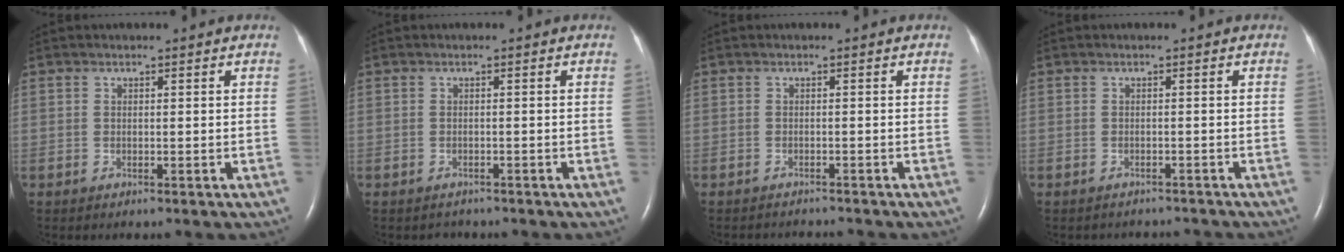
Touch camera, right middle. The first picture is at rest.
{"total": 1.3, "force": [-1.1, 0.7, -0.2], "torque": [-0.003, 0.000, -0.016]}
{"total": 3.5, "force": [-3.5, 0.2, 0.3], "torque": [0.001, -0.008, -0.047]}
{"total": 4.3, "force": [-4.1, 1.4, 0.3], "torque": [-0.001, -0.001, -0.045]}